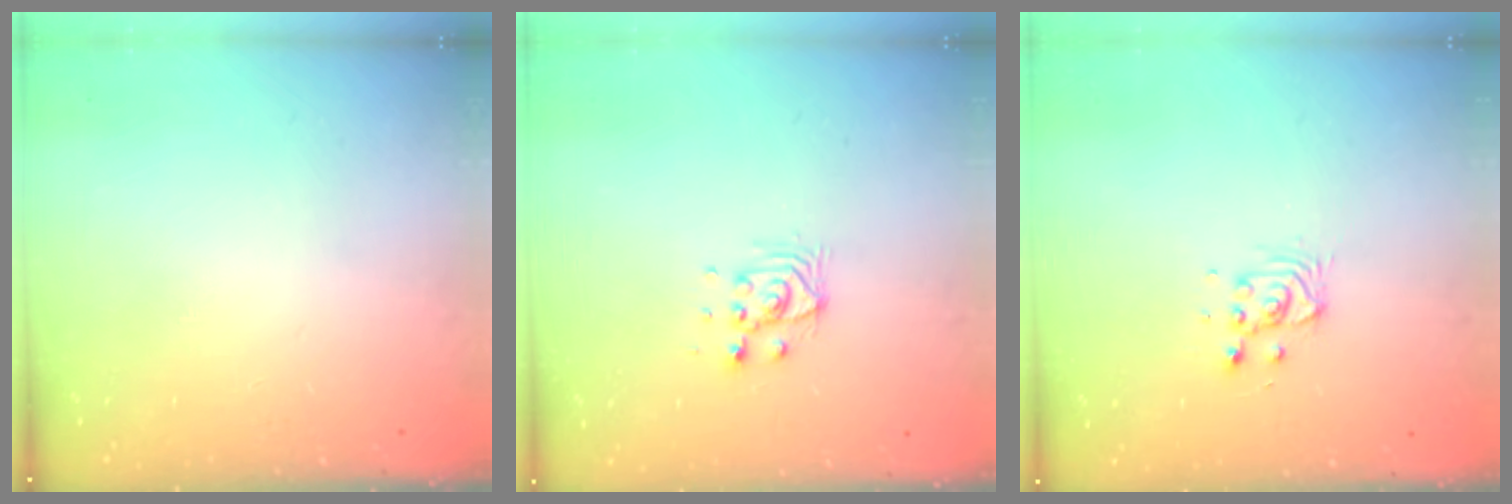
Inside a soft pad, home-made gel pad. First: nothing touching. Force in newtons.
{"total": 5.4, "press": 5.4, "slide": 0.1}
{"total": 3.4, "press": 3.4, "slide": 0.4}